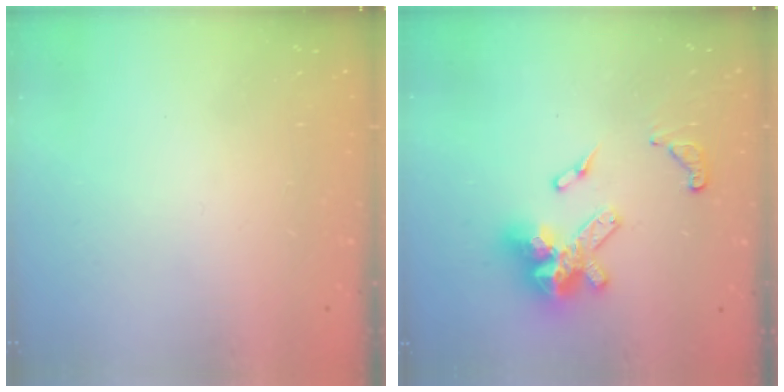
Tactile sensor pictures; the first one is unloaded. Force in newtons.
{"total": 15.8, "press": 15.8, "slide": 1.4}